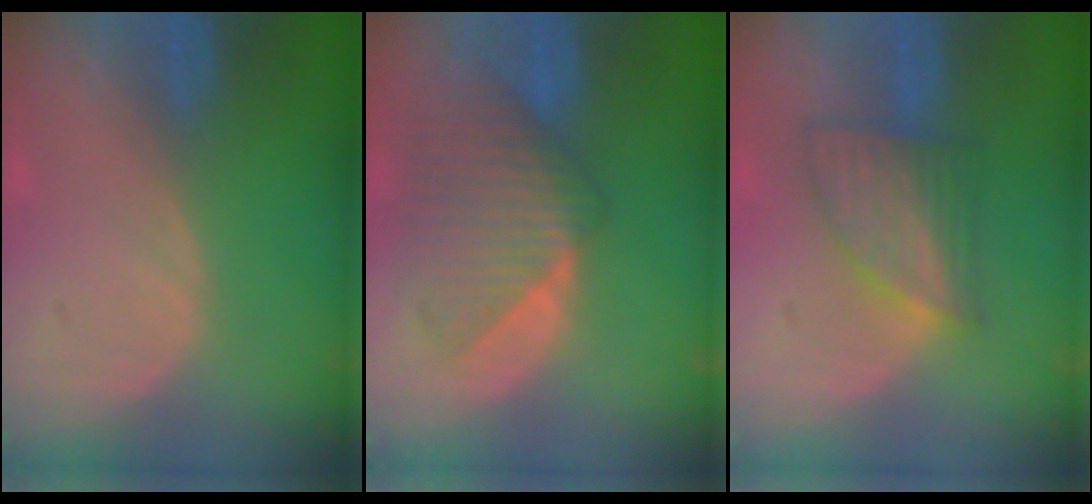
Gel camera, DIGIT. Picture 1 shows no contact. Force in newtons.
{"total": 9.2, "press": 8.2, "slide": 4.0}
{"total": 6.6, "press": 6.3, "slide": 2.0}